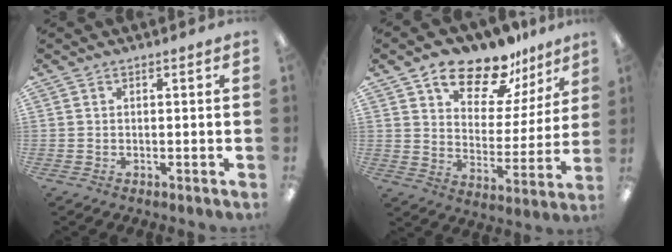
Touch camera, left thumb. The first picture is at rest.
{"total": 15.1, "force": [12.3, 6.6, 5.8], "torque": [-0.102, -0.085, 0.221]}